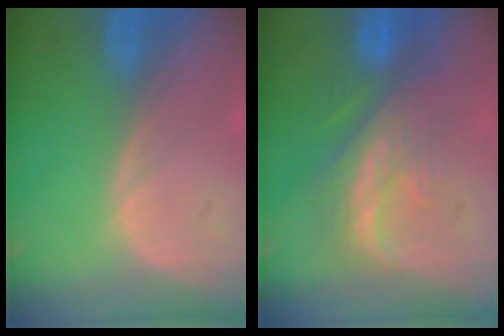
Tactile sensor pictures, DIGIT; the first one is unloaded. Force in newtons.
{"total": 8.2, "press": 7.4, "slide": 3.4}